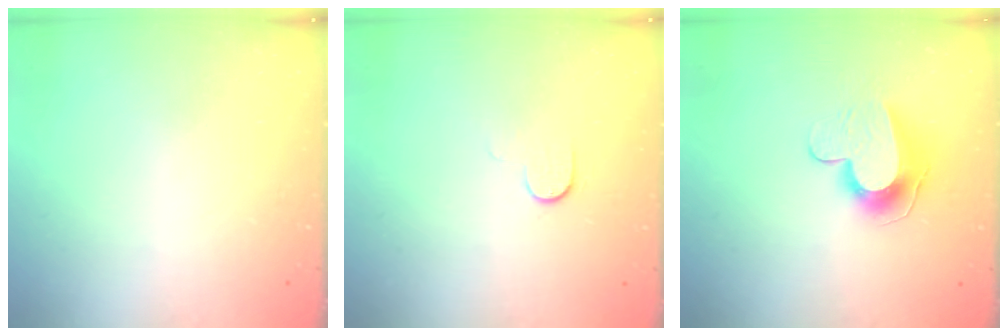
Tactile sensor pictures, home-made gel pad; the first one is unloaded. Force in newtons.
{"total": 5.0, "press": 5.0, "slide": 0.5}
{"total": 11.8, "press": 11.8, "slide": 0.6}